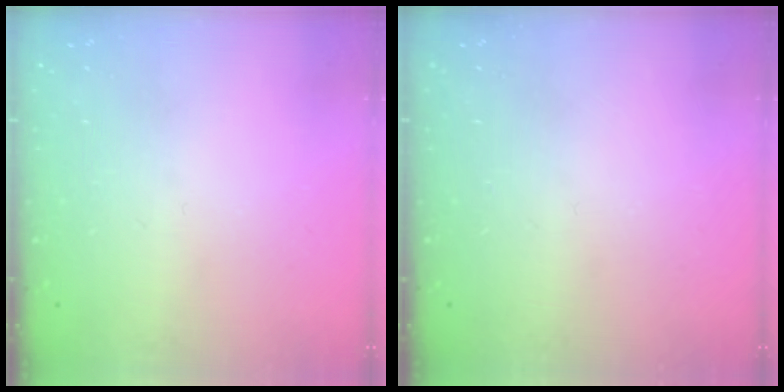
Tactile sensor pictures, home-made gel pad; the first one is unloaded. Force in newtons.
{"total": 0.0}